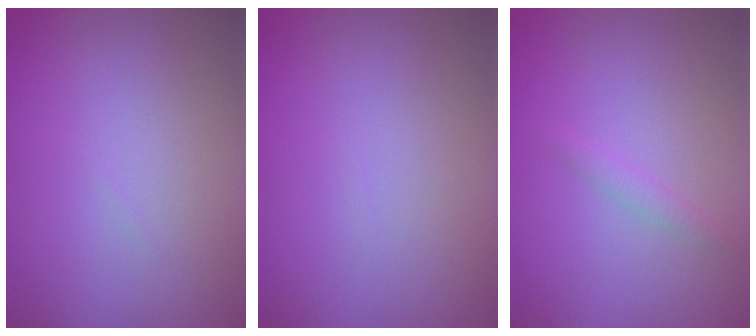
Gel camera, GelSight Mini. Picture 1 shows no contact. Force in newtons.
{"total": 0.0}
{"total": 0.9, "press": 0.8, "slide": 0.0}